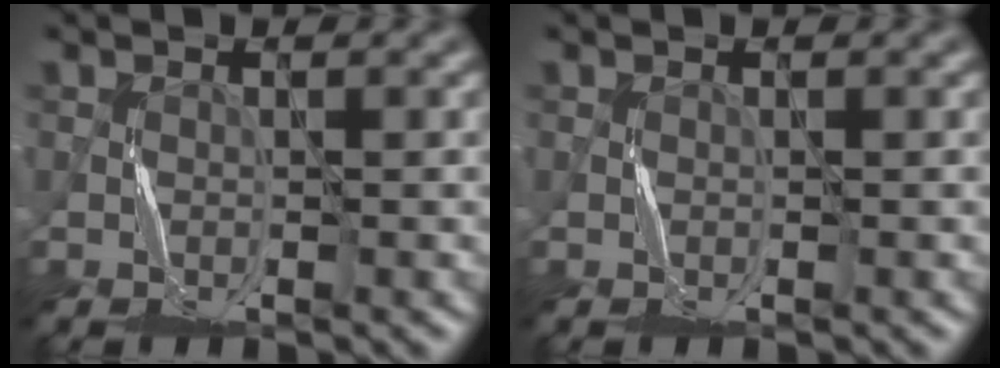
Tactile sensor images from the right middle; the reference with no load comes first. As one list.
[{"total": 0.0}]